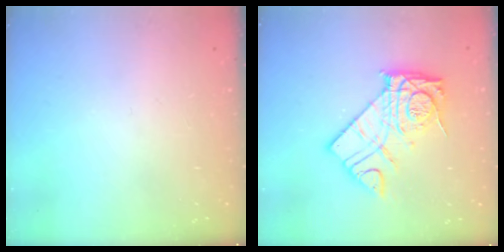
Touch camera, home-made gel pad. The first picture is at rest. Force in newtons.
{"total": 15.6, "press": 15.5, "slide": 1.3}